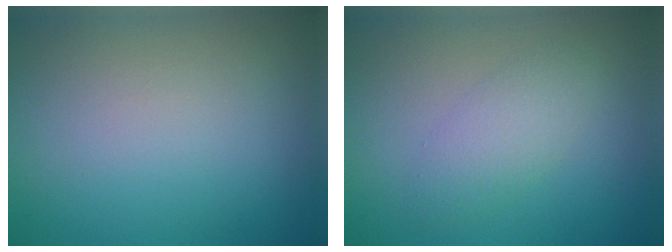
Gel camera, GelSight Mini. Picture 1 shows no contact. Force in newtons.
{"total": 2.5, "press": 2.5, "slide": 0.1}